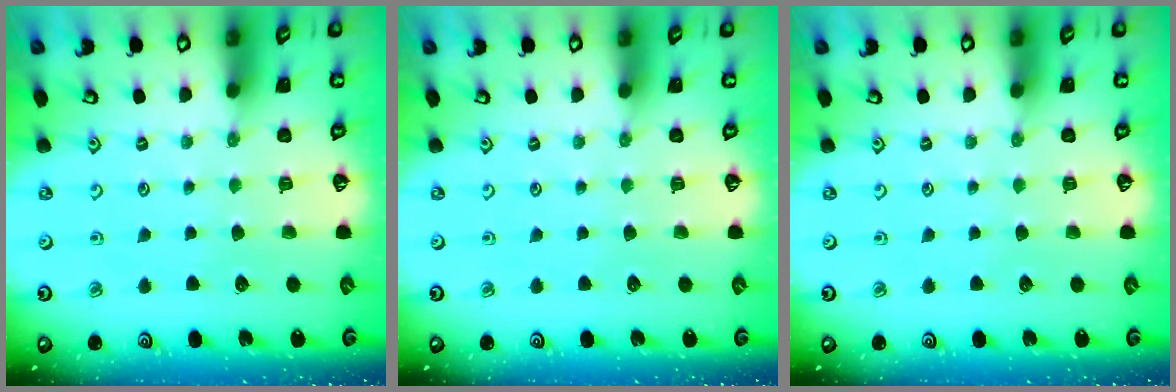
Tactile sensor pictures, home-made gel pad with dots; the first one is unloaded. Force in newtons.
{"total": 0.0}
{"total": 0.0}